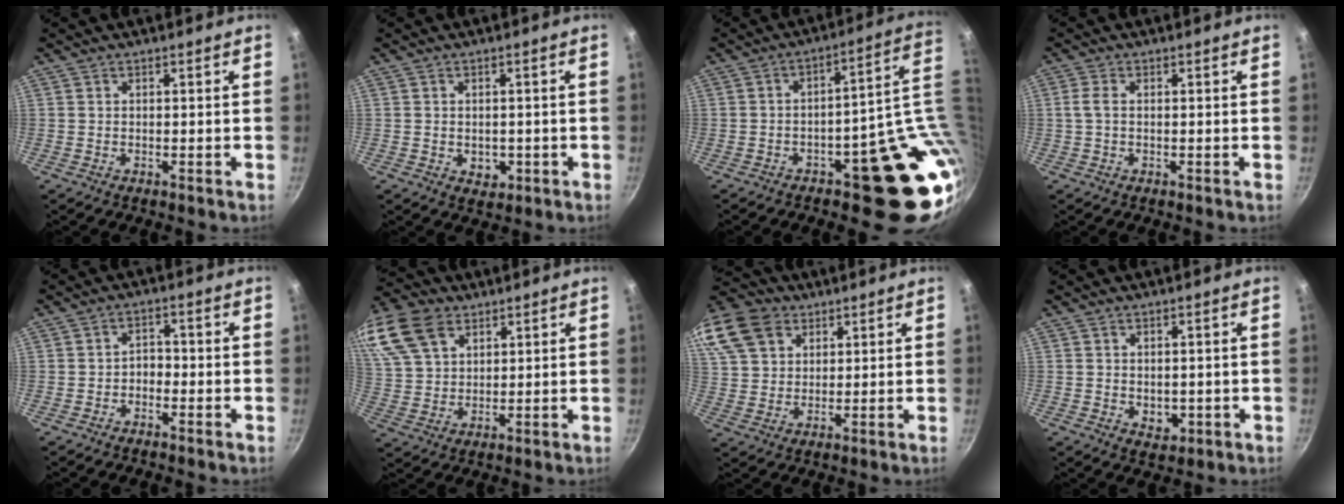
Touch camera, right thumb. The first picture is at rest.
{"total": 3.4, "force": [-0.7, 2.7, 1.9], "torque": [-0.019, 0.003, -0.001]}
{"total": 17.6, "force": [-0.3, 8.6, 15.3], "torque": [-0.112, 0.016, 0.013]}
{"total": 2.3, "force": [0.1, 1.3, 1.9], "torque": [-0.047, 0.005, -0.001]}
{"total": 2.4, "force": [-1.2, 1.6, 1.2], "torque": [-0.005, 0.017, -0.023]}
{"total": 17.9, "force": [9.6, 11.7, 9.6], "torque": [-0.209, 0.008, 0.188]}
{"total": 21.7, "force": [11.2, 15.7, 9.9], "torque": [-0.244, 0.029, 0.214]}
{"total": 3.5, "force": [-0.1, 2.8, 2.1], "torque": [-0.022, -0.005, 0.005]}